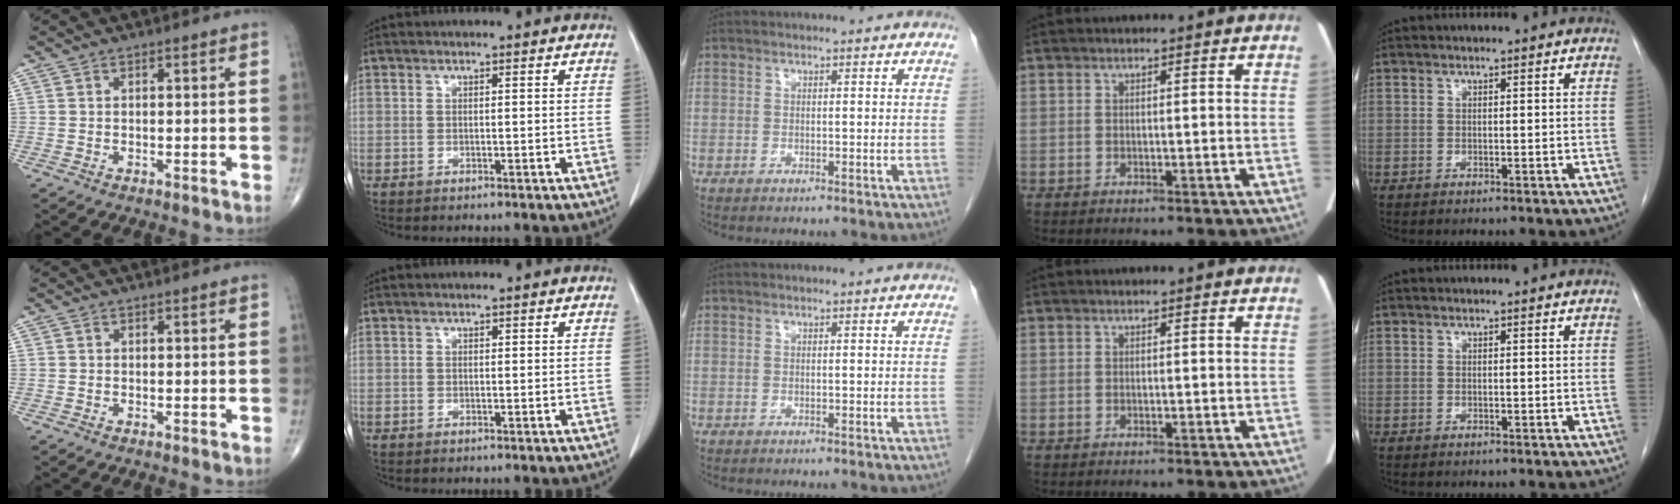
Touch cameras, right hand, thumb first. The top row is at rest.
{}